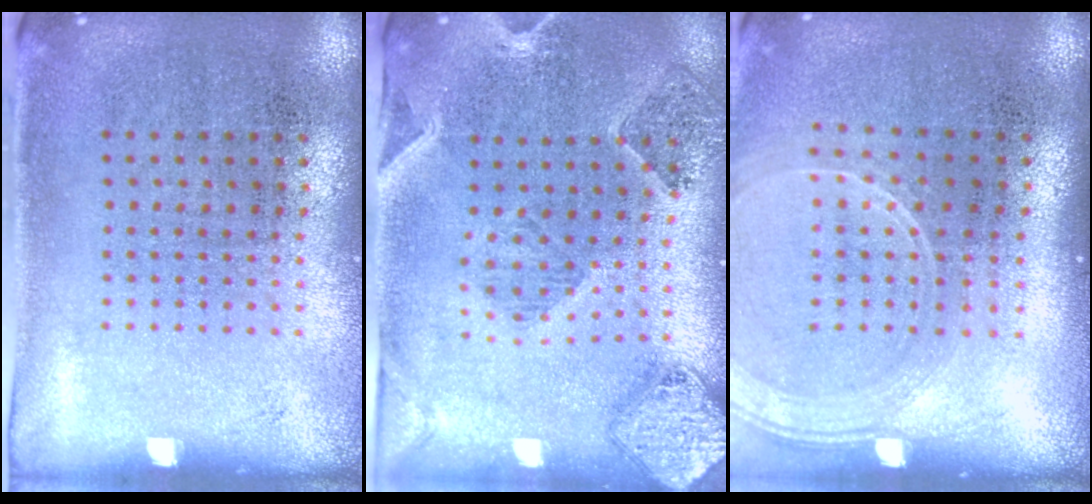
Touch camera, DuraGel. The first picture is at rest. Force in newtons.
{"total": 1.6, "press": 1.6, "slide": 0.3}
{"total": 1.6, "press": 1.4, "slide": 0.8}